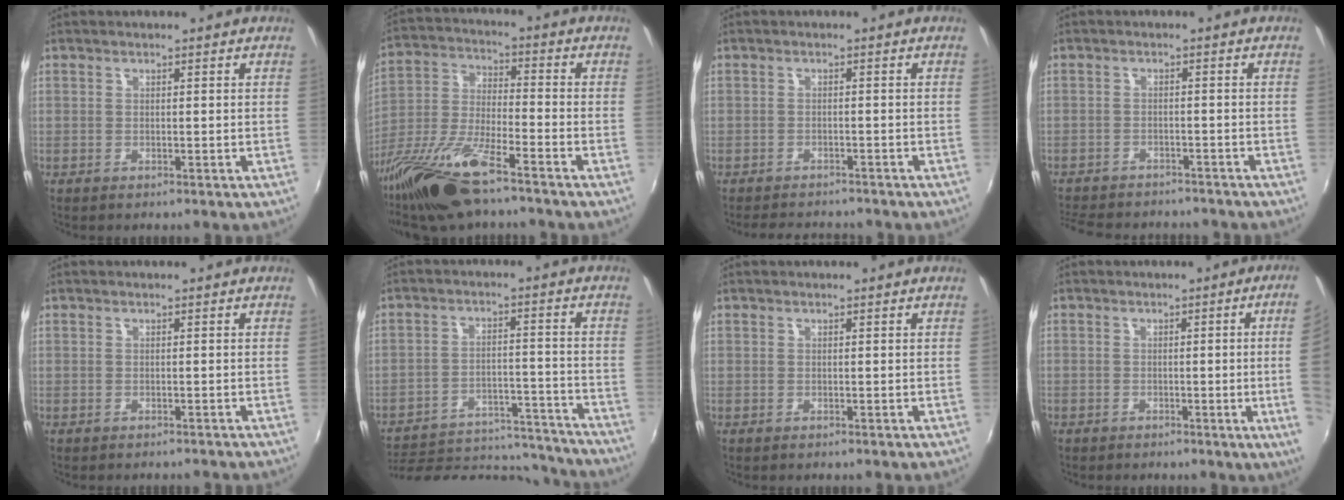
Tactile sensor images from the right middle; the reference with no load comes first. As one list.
[{"total": 16.0, "force": [-11.5, 3.4, 10.7], "torque": [-0.234, -0.029, -0.224]}, {"total": 6.1, "force": [-5.6, 1.8, 1.6], "torque": [-0.046, -0.004, -0.084]}, {"total": 12.9, "force": [-11.3, 4.3, 4.7], "torque": [-0.115, -0.015, -0.164]}, {"total": 1.9, "force": [-1.8, 0.6, 0.6], "torque": [-0.015, -0.011, -0.023]}, {"total": 21.8, "force": [-19.8, 6.5, 6.2], "torque": [-0.118, 0.019, -0.254]}, {"total": 0.0}, {"total": 9.3, "force": [-0.5, -0.6, 9.2], "torque": [-0.091, -0.005, -0.005]}]